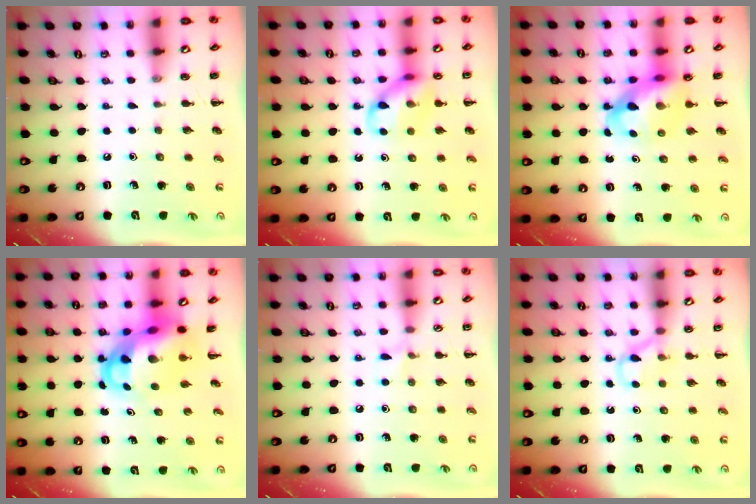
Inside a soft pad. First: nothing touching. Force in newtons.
{"total": 11.5, "press": 11.3, "slide": 1.7}
{"total": 12.0, "press": 11.6, "slide": 3.3}
{"total": 8.1, "press": 7.7, "slide": 2.3}
{"total": 4.6, "press": 4.2, "slide": 1.8}
{"total": 3.8, "press": 3.6, "slide": 1.3}